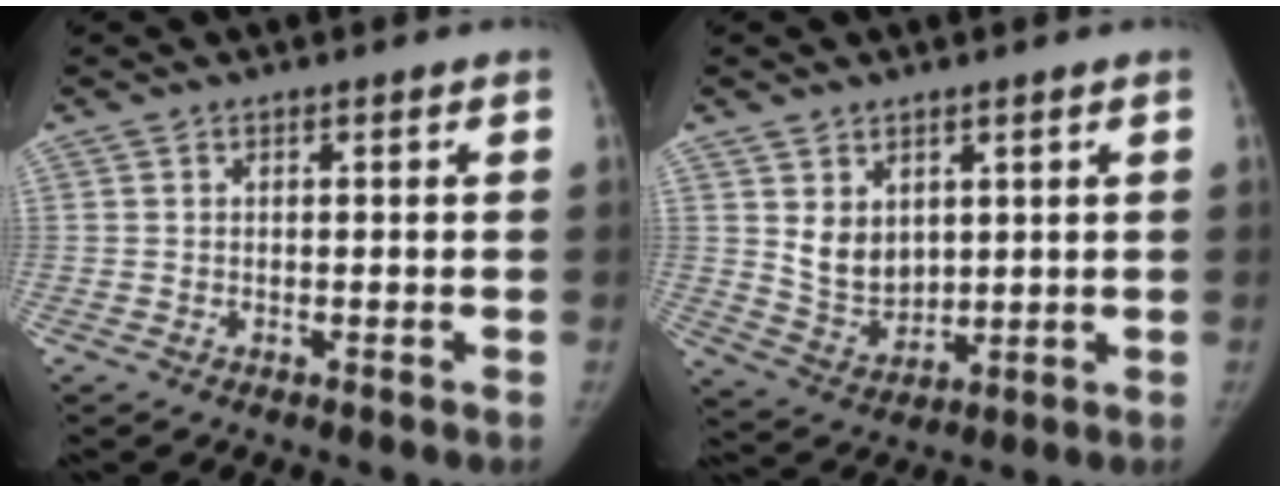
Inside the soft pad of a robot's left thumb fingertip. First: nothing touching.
{"total": 7.3, "force": [2.5, 5.4, 4.2], "torque": [-0.051, -0.029, 0.065]}